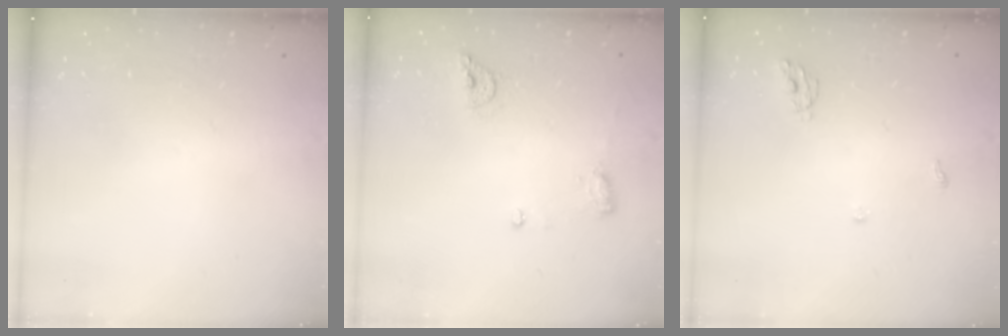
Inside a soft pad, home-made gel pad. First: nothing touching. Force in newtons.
{"total": 7.9, "press": 7.8, "slide": 1.1}
{"total": 4.6, "press": 4.6, "slide": 0.5}